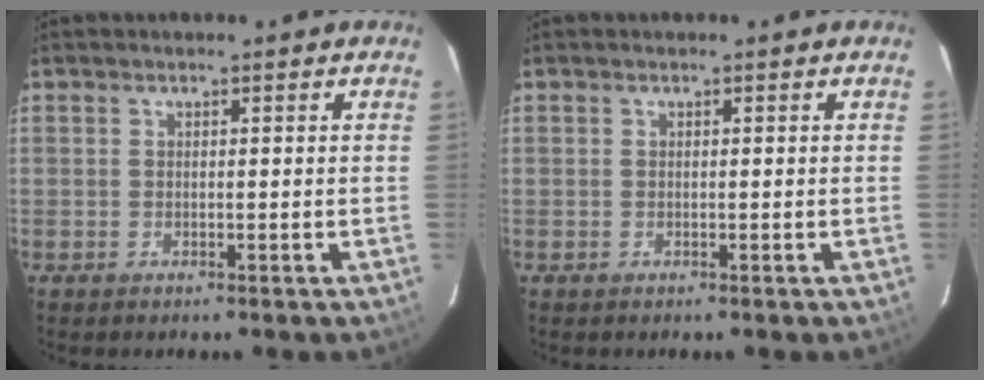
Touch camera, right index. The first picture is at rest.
{"total": 0.0}